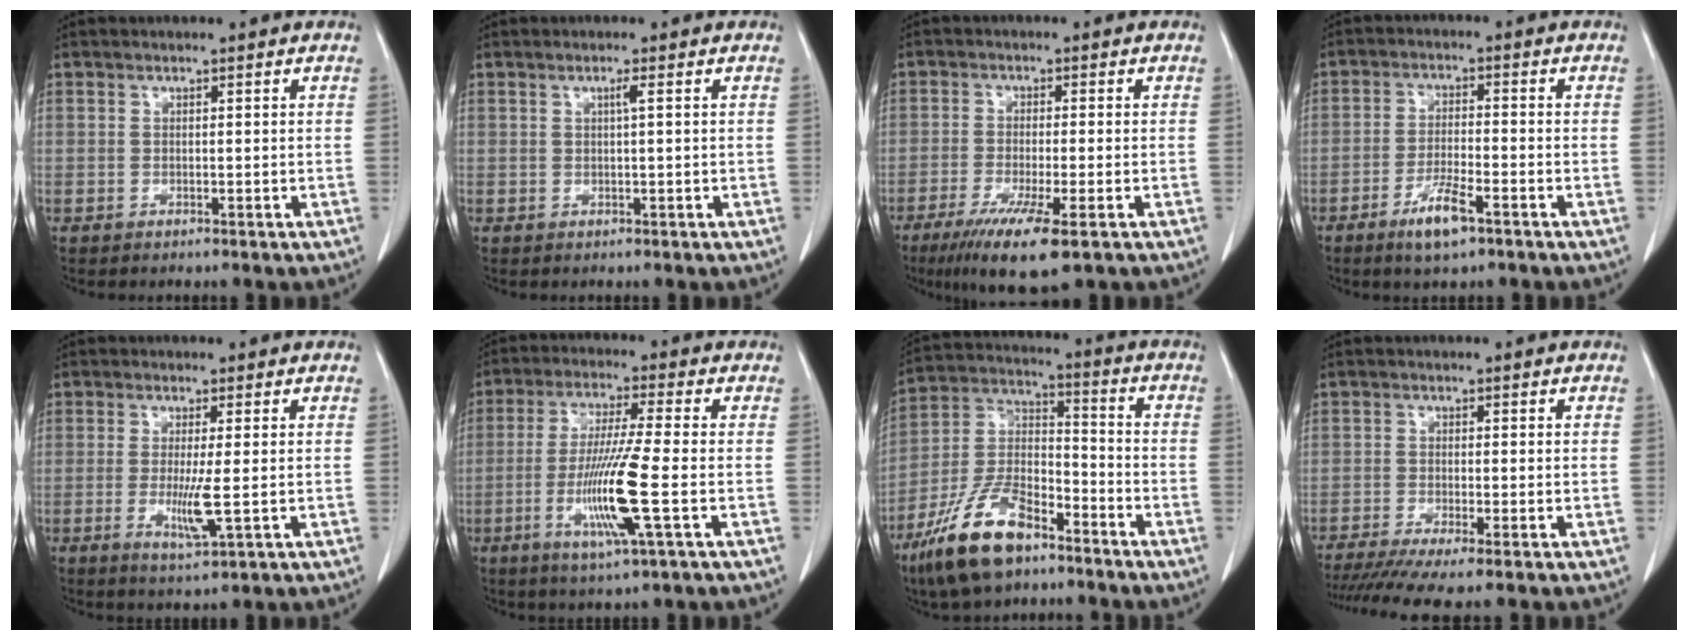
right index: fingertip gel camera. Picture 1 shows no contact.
{"total": 1.0, "force": [0.2, -0.2, 0.9], "torque": [-0.018, 0.002, 0.004]}
{"total": 9.5, "force": [-5.5, 0.7, 7.8], "torque": [-0.137, -0.028, -0.087]}
{"total": 5.9, "force": [-3.6, 1.1, 4.6], "torque": [-0.091, -0.006, -0.061]}
{"total": 2.5, "force": [-0.6, 0.4, 2.4], "torque": [-0.046, -0.005, -0.009]}
{"total": 11.4, "force": [-3.1, -0.7, 10.9], "torque": [-0.219, -0.020, -0.063]}
{"total": 14.8, "force": [-9.9, 5.6, 9.5], "torque": [-0.196, 0.002, -0.185]}
{"total": 8.0, "force": [-6.4, -0.3, 4.7], "torque": [-0.071, -0.016, -0.104]}